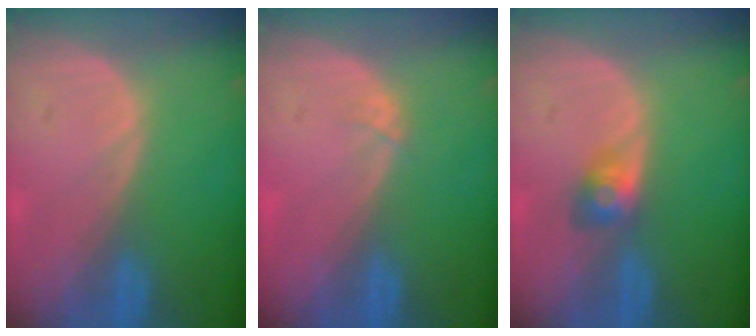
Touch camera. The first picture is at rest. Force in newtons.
{"total": 0.7, "press": 0.6, "slide": 0.3}
{"total": 3.0, "press": 2.7, "slide": 1.3}